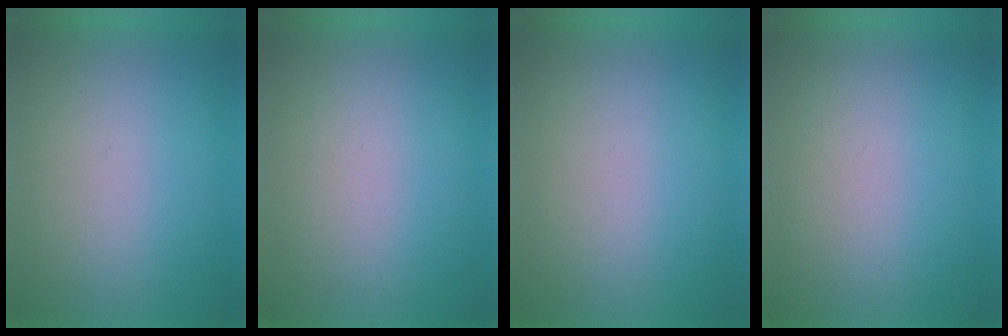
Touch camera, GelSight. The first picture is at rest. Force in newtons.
{"total": 1.4}
{"total": 0.0}
{"total": 1.0}